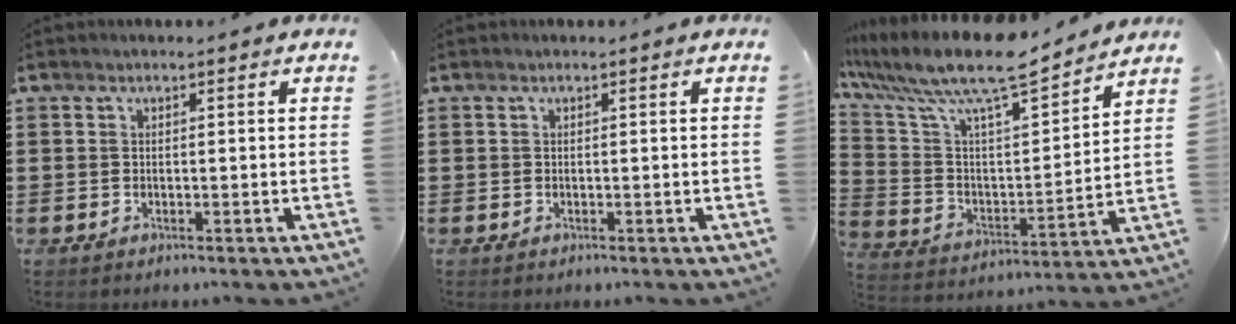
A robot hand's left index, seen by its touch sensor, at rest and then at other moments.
{"total": 0.0}
{"total": 11.7, "force": [9.8, 1.9, 6.1], "torque": [-0.159, -0.063, 0.165]}